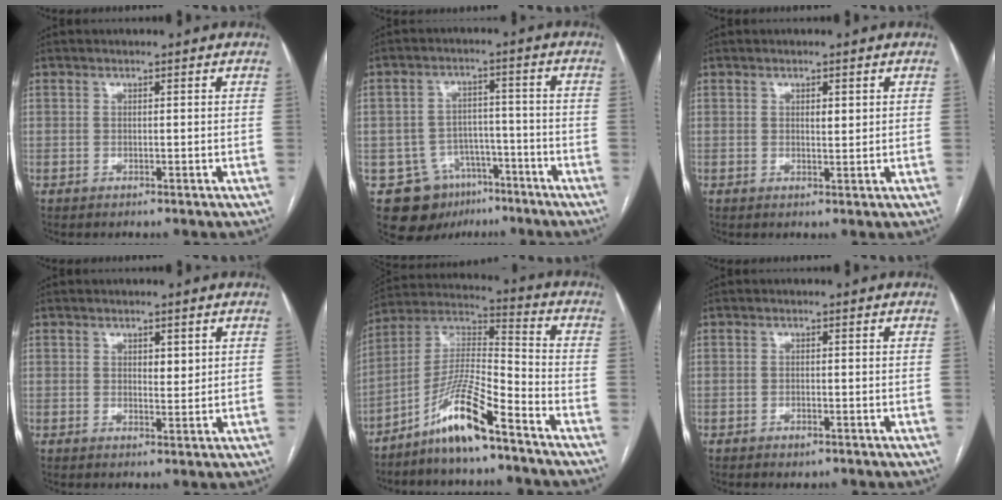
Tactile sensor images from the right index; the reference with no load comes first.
{"total": 10.7, "force": [-6.3, 8.1, 2.8], "torque": [-0.044, 0.028, -0.088]}
{"total": 1.5, "force": [0.6, 0.5, 1.2], "torque": [-0.021, -0.003, 0.009]}
{"total": 2.0, "force": [0.9, 0.9, 1.6], "torque": [-0.022, -0.005, 0.015]}
{"total": 12.1, "force": [-8.2, 1.0, 8.8], "torque": [-0.181, 0.004, -0.160]}
{"total": 1.2, "force": [-0.8, 0.5, 0.8], "torque": [-0.013, -0.002, -0.007]}